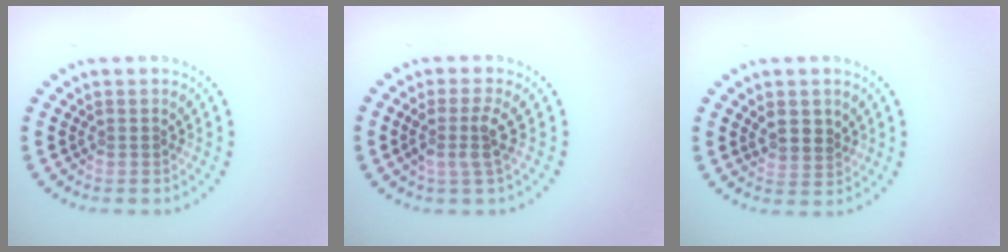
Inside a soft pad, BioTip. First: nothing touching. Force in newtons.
{"total": 2.5, "press": 2.0, "slide": 1.6}
{"total": 1.7, "press": 1.6, "slide": 0.8}